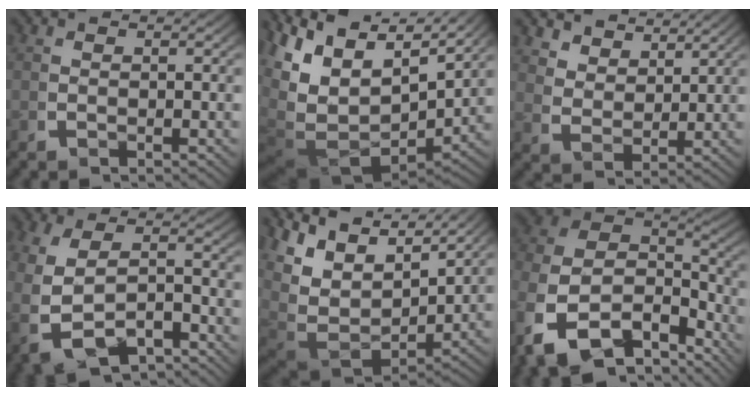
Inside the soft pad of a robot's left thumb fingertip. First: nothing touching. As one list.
[{"total": 13.9, "force": [1.0, 8.9, 10.5], "torque": [-0.229, -0.041, 0.035]}, {"total": 3.5, "force": [2.9, 1.4, 1.4], "torque": [-0.023, -0.006, 0.062]}, {"total": 6.2, "force": [-2.7, 3.4, 4.5], "torque": [-0.103, -0.018, -0.026]}, {"total": 10.7, "force": [0.4, 7.3, 7.9], "torque": [-0.188, -0.042, 0.023]}, {"total": 14.7, "force": [-3.5, 10.7, 9.5], "torque": [-0.246, -0.068, -0.037]}]